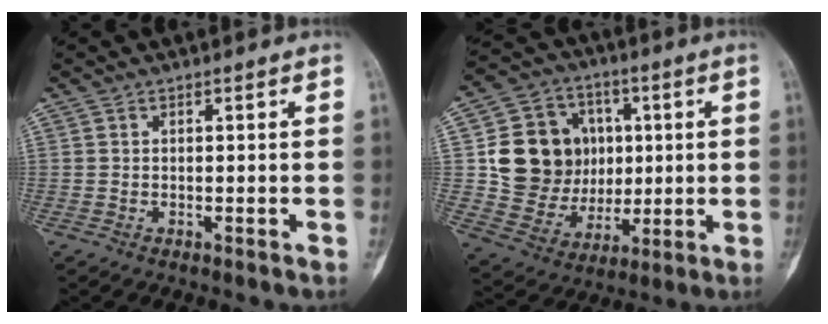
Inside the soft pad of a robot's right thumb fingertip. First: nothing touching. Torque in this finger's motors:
{"motor_torque": [1.13, 1.24, 0.40, -0.58, -0.02]}